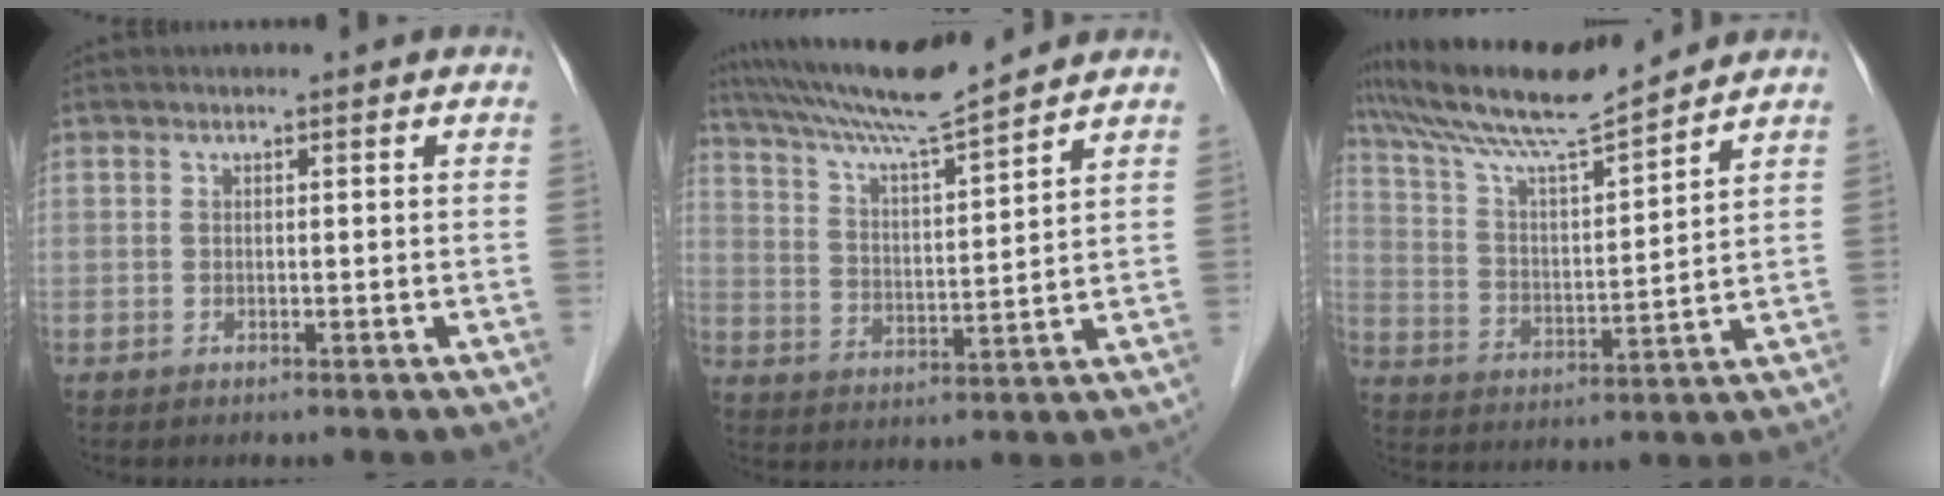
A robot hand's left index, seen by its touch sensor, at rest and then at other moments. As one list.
[{"total": 12.5, "force": [11.4, -1.1, 5.1], "torque": [-0.101, 0.012, 0.198]}, {"total": 13.6, "force": [12.5, -0.4, 5.4], "torque": [-0.111, 0.011, 0.221]}]